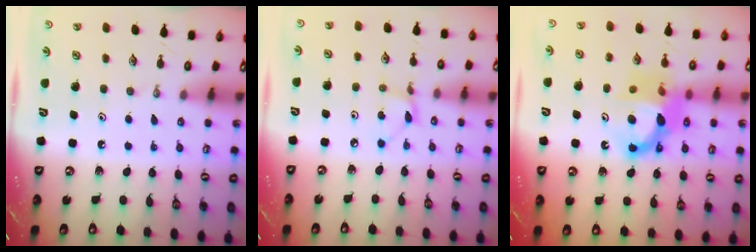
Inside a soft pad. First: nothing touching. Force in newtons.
{"total": 2.3, "press": 2.3, "slide": 0.4}
{"total": 12.4, "press": 12.3, "slide": 1.6}